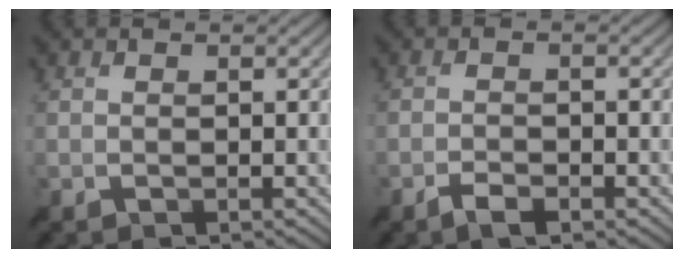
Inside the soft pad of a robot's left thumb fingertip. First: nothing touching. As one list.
[{"total": 2.3, "force": [-1.8, 0.5, 1.4], "torque": [-0.022, 0.001, -0.036]}]